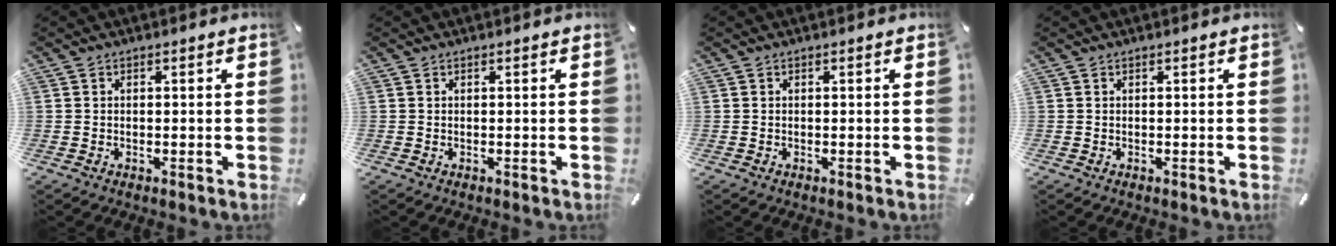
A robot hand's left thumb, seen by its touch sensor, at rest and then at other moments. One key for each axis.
{"total": 0.0}
{"total": 0.0}
{"total": 0.0}